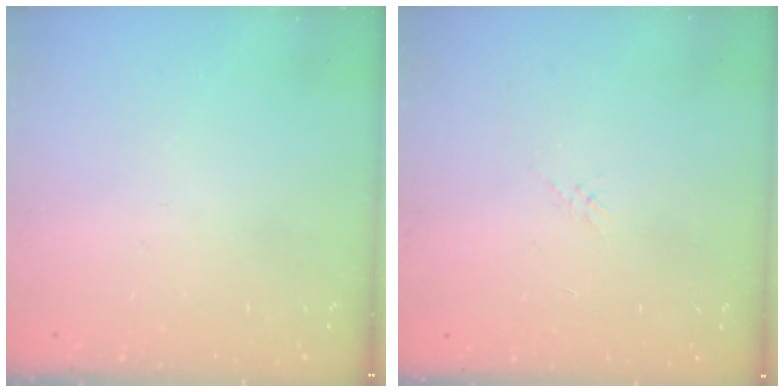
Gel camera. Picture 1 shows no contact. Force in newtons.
{"total": 0.5, "press": 0.5, "slide": 0.2}